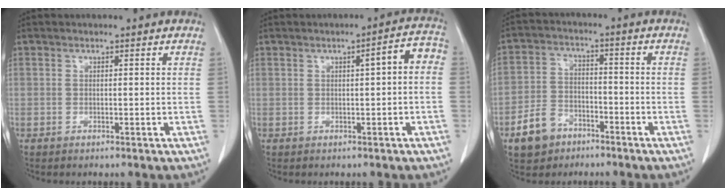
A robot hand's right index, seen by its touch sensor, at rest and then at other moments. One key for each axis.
{"total": 4.3, "fx": 0.2, "fy": 0.8, "fz": 4.2, "tx": -0.048, "ty": 0.018, "tz": -0.001}
{"total": 7.5, "fx": -4.6, "fy": 5.2, "fz": 2.8, "tx": -0.065, "ty": 0.012, "tz": -0.079}